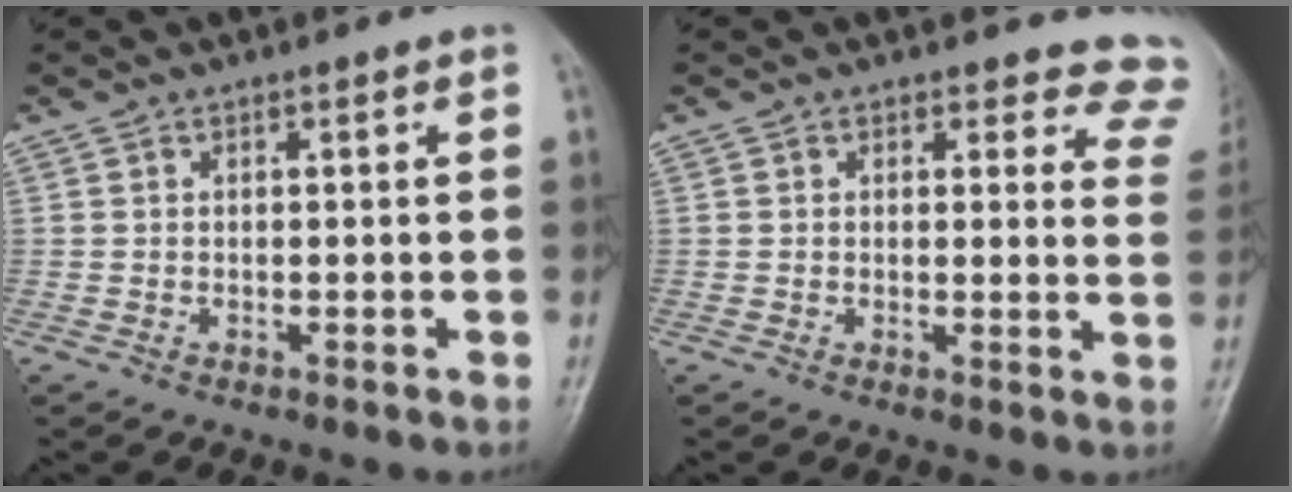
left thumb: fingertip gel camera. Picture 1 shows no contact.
{"total": 9.6, "force": [9.0, 3.4, 0.5], "torque": [0.057, -0.063, 0.057]}